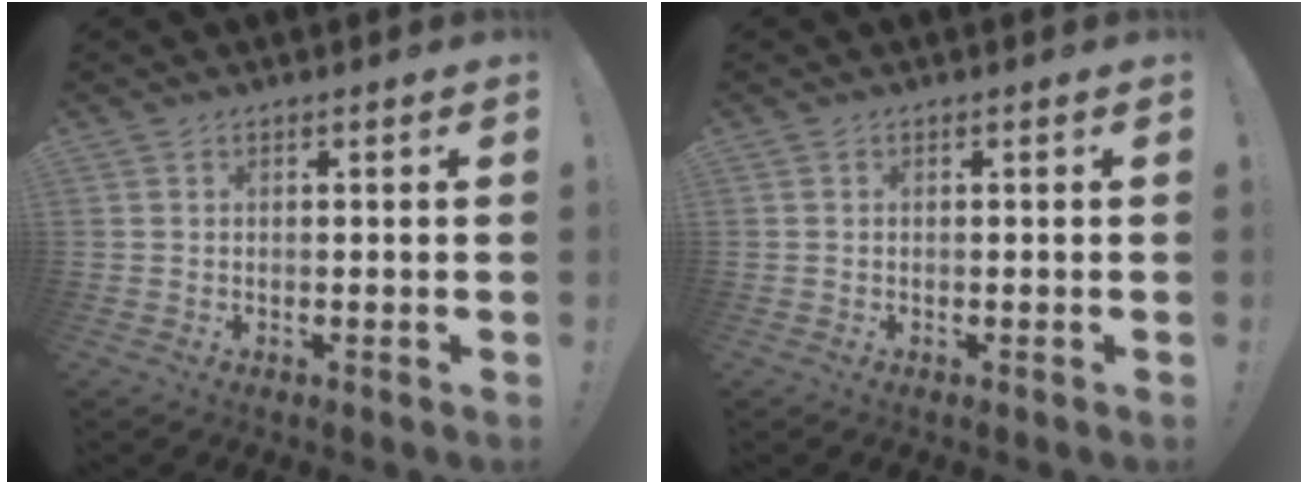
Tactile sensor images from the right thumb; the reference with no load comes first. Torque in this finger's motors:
{"motor_torque": [-0.03, -0.01, -0.03, 0.01, -0.03]}